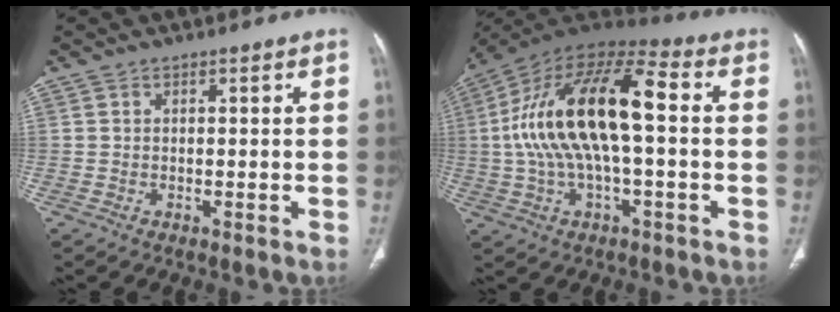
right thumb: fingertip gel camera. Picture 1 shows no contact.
{"total": 21.3, "force": [0.9, 8.8, 19.4], "torque": [-0.372, 0.044, 0.006]}